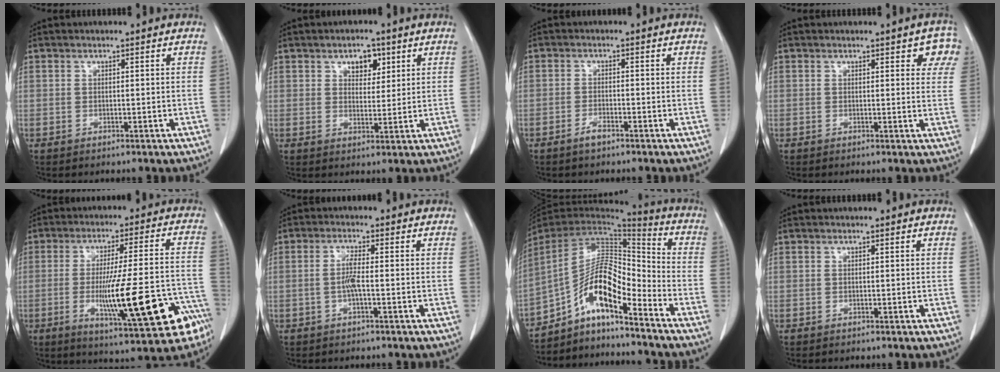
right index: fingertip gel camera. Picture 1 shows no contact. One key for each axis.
{"total": 4.3, "fx": 2.2, "fy": 2.5, "fz": 2.6, "tx": -0.034, "ty": 0.003, "tz": 0.035}
{"total": 1.9, "fx": -1.5, "fy": 0.4, "fz": 1.1, "tx": -0.025, "ty": 0.000, "tz": -0.028}
{"total": 4.8, "fx": 2.9, "fy": 1.8, "fz": 3.4, "tx": -0.022, "ty": 0.002, "tz": 0.019}
{"total": 20.2, "fx": -7.7, "fy": 2.8, "fz": 18.4, "tx": -0.228, "ty": 0.004, "tz": -0.099}
{"total": 2.9, "fx": -0.6, "fy": 0.1, "fz": 2.9, "tx": -0.059, "ty": 0.000, "tz": -0.014}
{"total": 12.7, "fx": -8.5, "fy": 2.4, "fz": 9.2, "tx": -0.158, "ty": 0.023, "tz": -0.149}
{"total": 0.0}